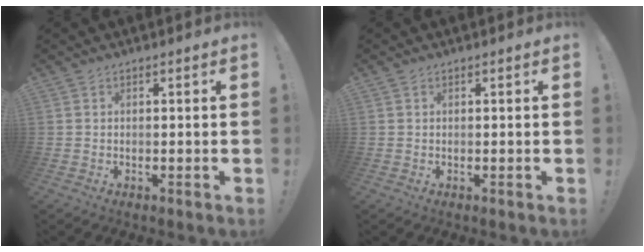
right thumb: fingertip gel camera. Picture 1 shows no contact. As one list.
[{"total": 0.0}]